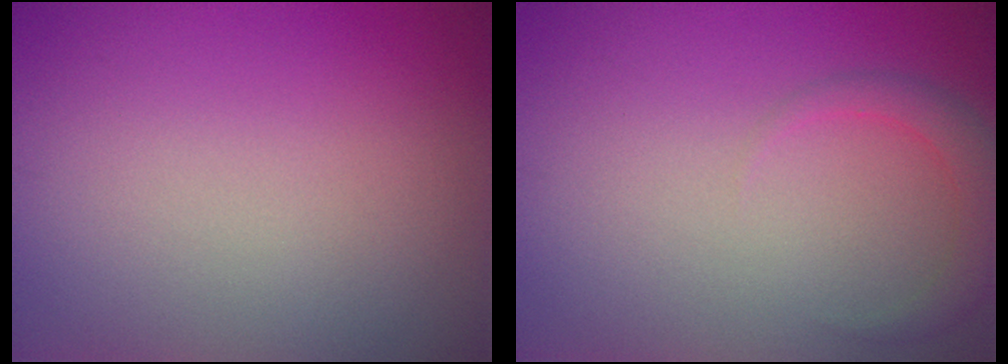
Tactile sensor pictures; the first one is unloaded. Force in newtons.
{"total": 2.1, "press": 2.1, "slide": 0.2}